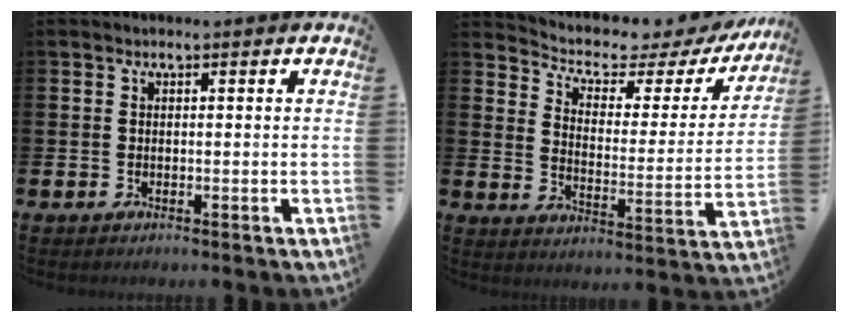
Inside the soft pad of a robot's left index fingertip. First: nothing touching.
{"total": 4.6, "force": [4.1, 1.5, 1.4], "torque": [-0.058, -0.033, 0.059]}